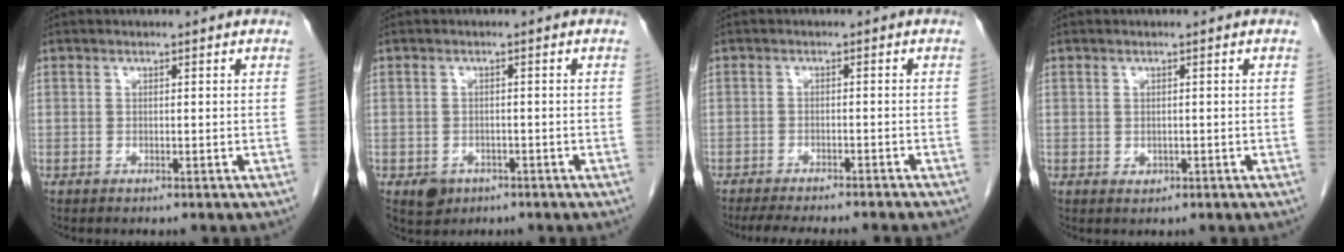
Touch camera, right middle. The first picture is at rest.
{"total": 3.0, "force": [-1.5, 2.3, 1.0], "torque": [-0.015, 0.003, -0.016]}
{"total": 13.3, "force": [-11.6, 1.9, 6.2], "torque": [-0.089, -0.017, -0.151]}
{"total": 0.8, "force": [-0.2, 0.7, 0.4], "torque": [-0.007, 0.000, 0.000]}